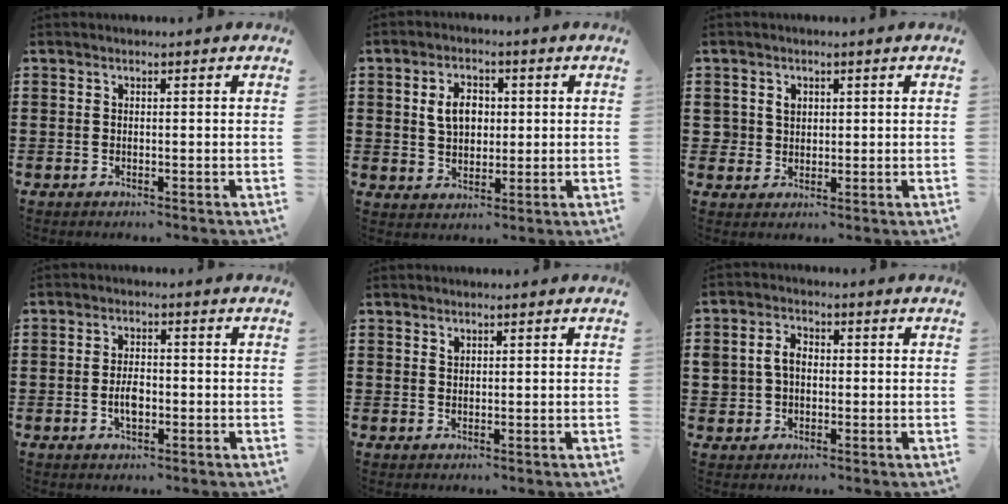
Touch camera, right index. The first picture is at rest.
{"total": 5.2, "force": [0.9, 3.6, 3.6], "torque": [-0.073, 0.012, 0.010]}
{"total": 2.5, "force": [0.6, 2.4, 0.7], "torque": [-0.024, 0.011, 0.008]}
{"total": 3.3, "force": [-0.7, 1.6, 2.8], "torque": [-0.053, 0.004, -0.012]}
{"total": 0.7, "force": [0.6, 0.4, 0.1], "torque": [-0.004, 0.001, 0.011]}
{"total": 3.8, "force": [0.0, 3.2, 2.0], "torque": [-0.057, 0.009, -0.006]}